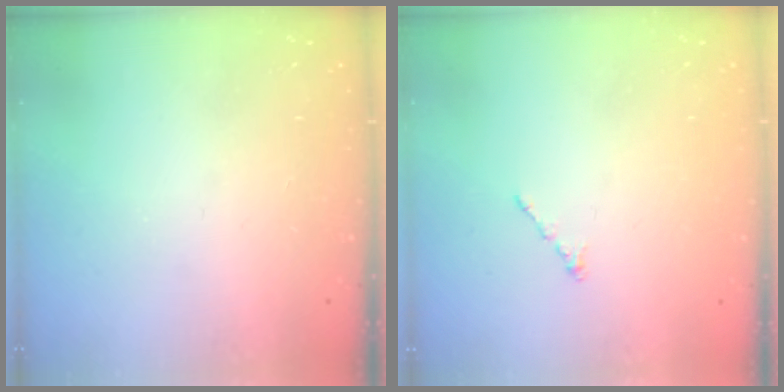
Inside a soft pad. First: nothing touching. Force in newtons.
{"total": 0.0}